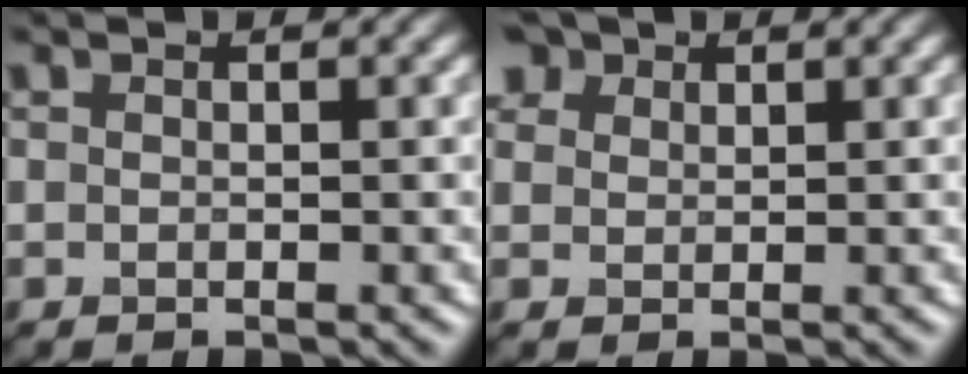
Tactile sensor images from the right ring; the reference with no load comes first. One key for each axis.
{"total": 4.5, "fx": 2.8, "fy": 3.0, "fz": 1.9, "tx": -0.064, "ty": 0.011, "tz": 0.049}